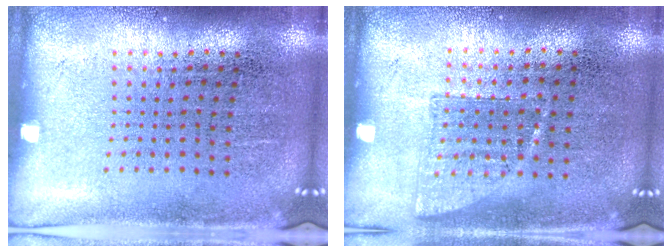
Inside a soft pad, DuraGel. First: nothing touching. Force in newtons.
{"total": 0.7, "press": 0.7, "slide": 0.3}